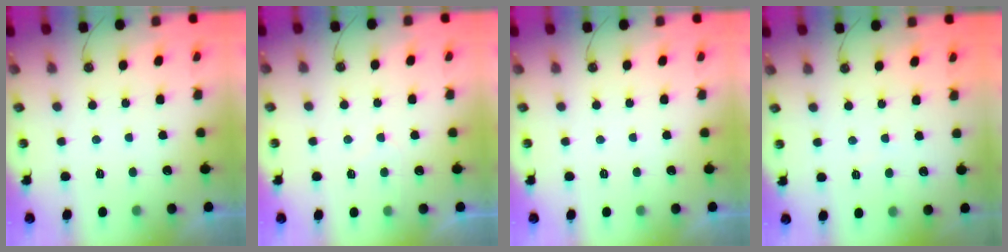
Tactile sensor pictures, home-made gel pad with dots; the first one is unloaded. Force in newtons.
{"total": 3.5, "press": 3.4, "slide": 0.5}
{"total": 0.0}
{"total": 4.6, "press": 4.5, "slide": 0.5}